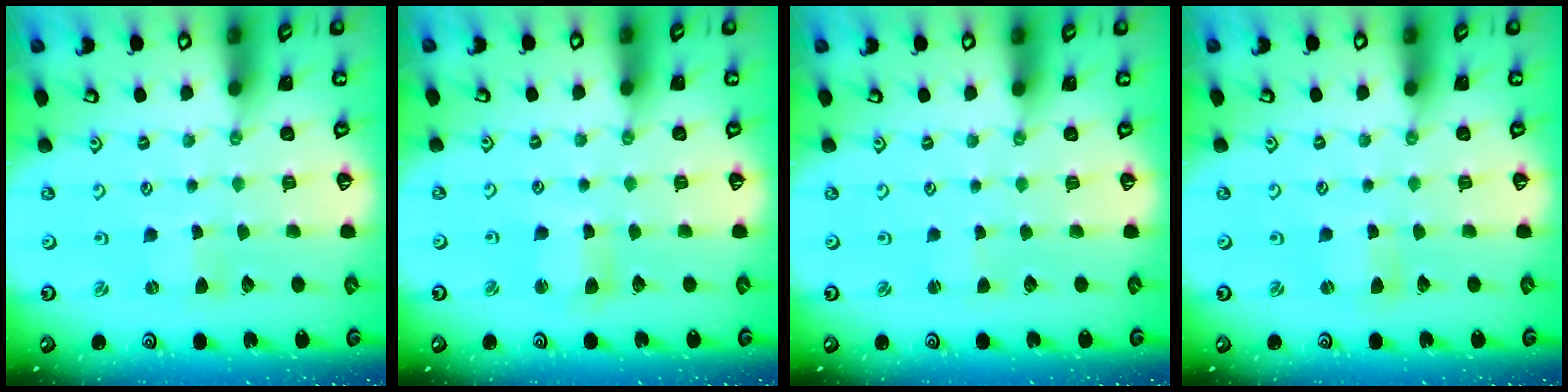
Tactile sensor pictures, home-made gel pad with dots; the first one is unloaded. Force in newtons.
{"total": 3.5, "press": 3.5, "slide": 0.3}
{"total": 0.8, "press": 0.8, "slide": 0.1}
{"total": 1.0, "press": 1.0, "slide": 0.2}